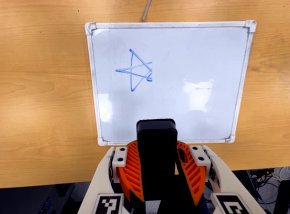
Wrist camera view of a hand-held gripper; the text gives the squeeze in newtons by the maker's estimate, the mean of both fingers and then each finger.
{"total": 8.9, "left": 9.2, "right": 8.6}